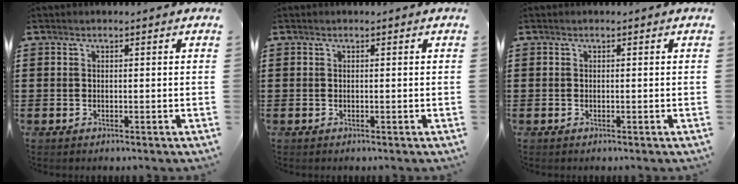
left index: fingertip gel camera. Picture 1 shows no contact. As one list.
[{"total": 0.0}, {"total": 0.0}]